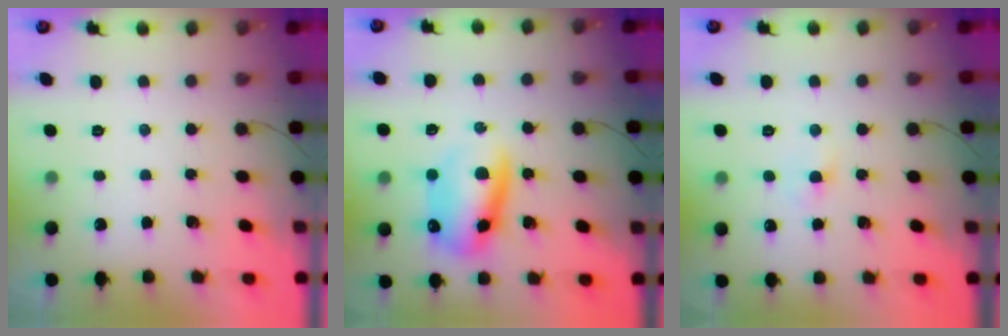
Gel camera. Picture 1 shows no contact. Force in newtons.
{"total": 11.6, "press": 11.3, "slide": 2.4}
{"total": 2.3, "press": 2.1, "slide": 0.9}